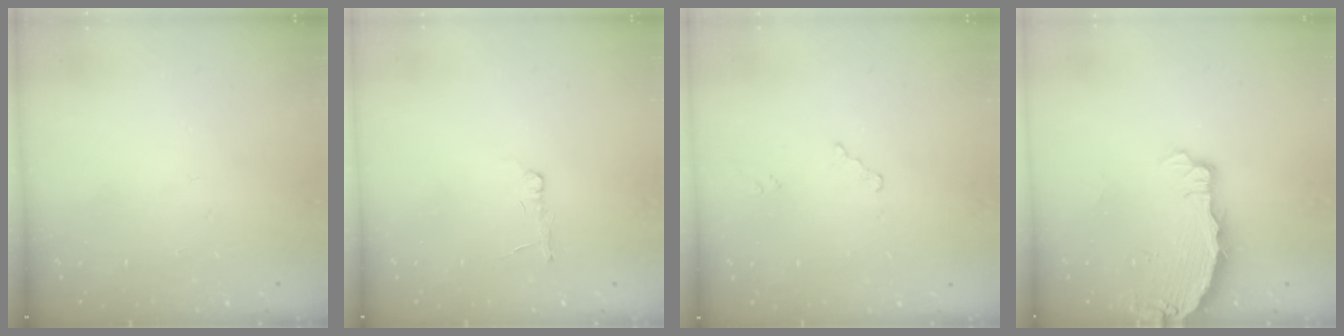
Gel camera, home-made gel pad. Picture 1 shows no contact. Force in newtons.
{"total": 2.7, "press": 2.7, "slide": 0.4}
{"total": 0.0}
{"total": 3.6, "press": 3.6, "slide": 0.3}